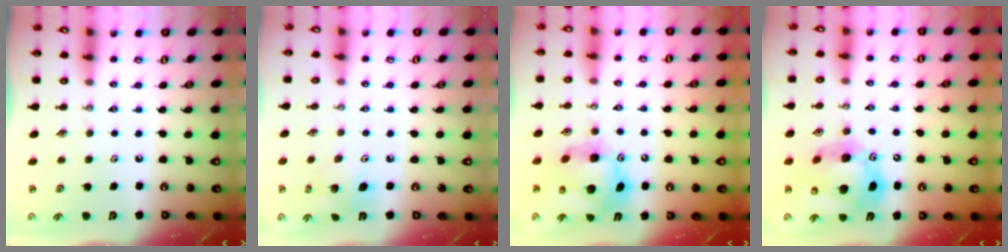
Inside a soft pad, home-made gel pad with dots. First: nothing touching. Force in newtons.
{"total": 7.1, "press": 6.9, "slide": 1.6}
{"total": 14.3, "press": 14.2, "slide": 1.5}
{"total": 16.6, "press": 16.4, "slide": 2.6}